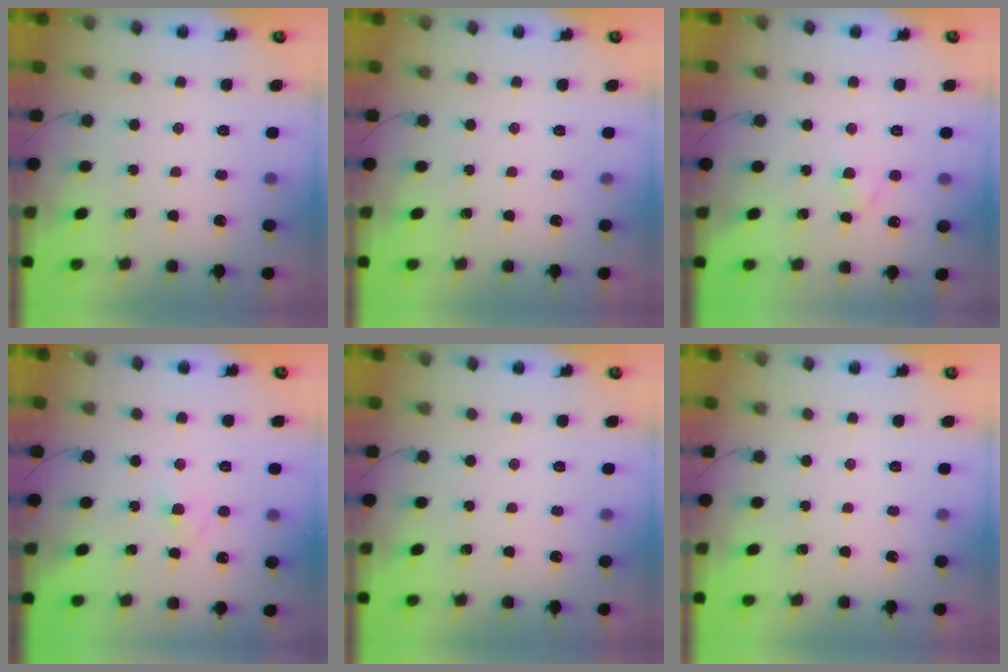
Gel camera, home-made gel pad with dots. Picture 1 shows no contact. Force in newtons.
{"total": 0.0}
{"total": 2.7, "press": 2.5, "slide": 1.1}
{"total": 2.3, "press": 2.1, "slide": 1.0}
{"total": 0.0}
{"total": 0.0}